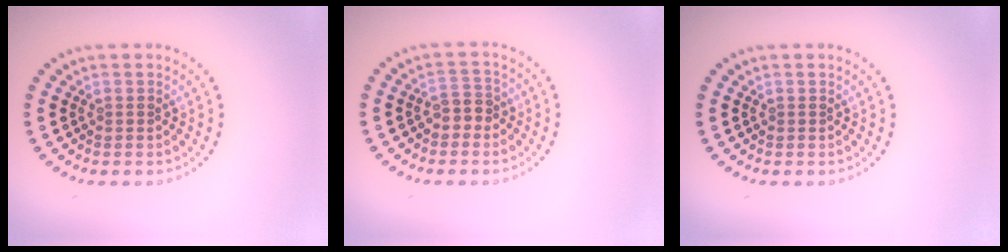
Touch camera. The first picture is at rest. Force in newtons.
{"total": 1.9, "press": 1.6, "slide": 1.0}
{"total": 0.0}